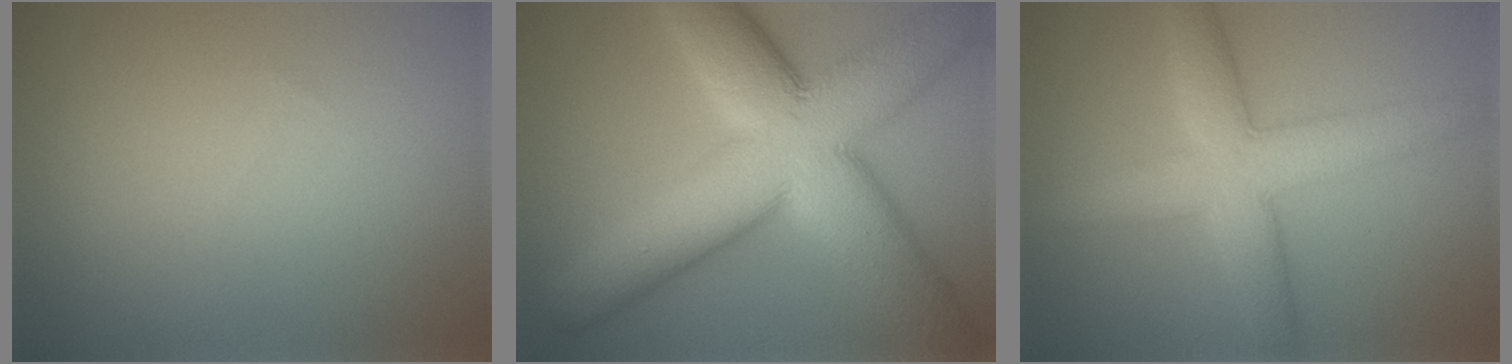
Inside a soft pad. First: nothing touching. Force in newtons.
{"total": 14.4, "press": 14.4, "slide": 0.6}
{"total": 6.7, "press": 6.7, "slide": 0.1}